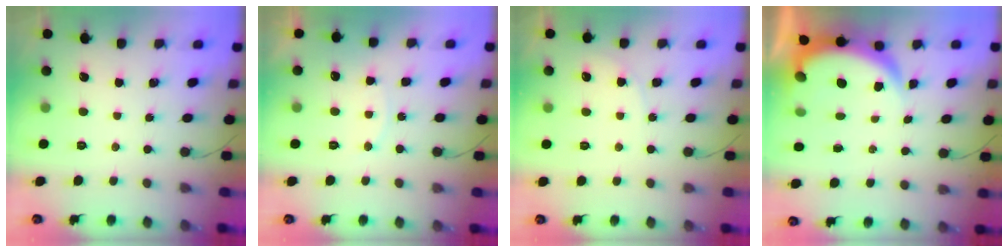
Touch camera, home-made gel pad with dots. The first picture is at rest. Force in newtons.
{"total": 5.6, "press": 5.6, "slide": 0.6}
{"total": 3.8, "press": 3.7, "slide": 0.5}
{"total": 6.3, "press": 6.3, "slide": 0.4}